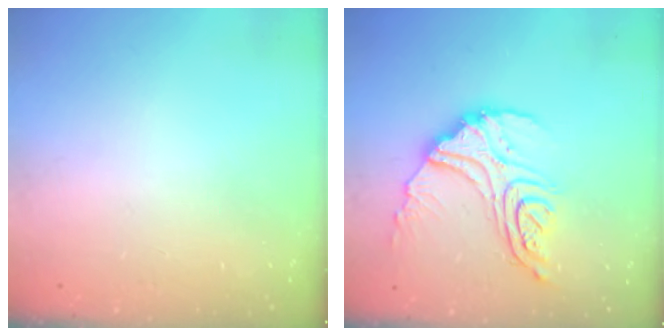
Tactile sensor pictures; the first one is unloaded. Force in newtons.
{"total": 18.5, "press": 18.5, "slide": 1.6}